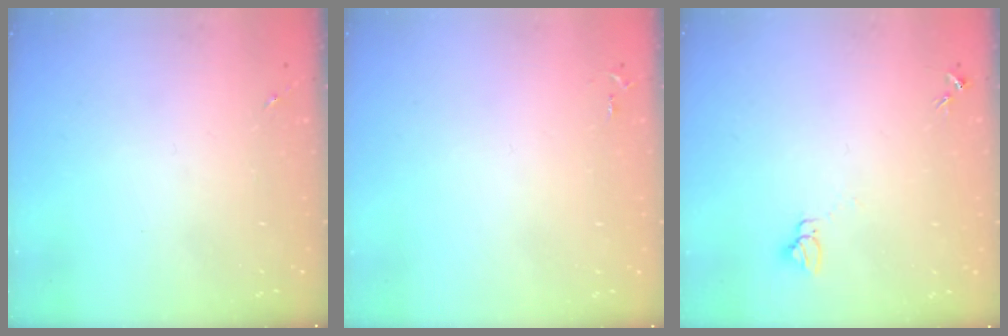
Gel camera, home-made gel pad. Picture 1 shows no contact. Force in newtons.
{"total": 2.8, "press": 2.8, "slide": 0.4}
{"total": 3.2, "press": 3.2, "slide": 0.2}